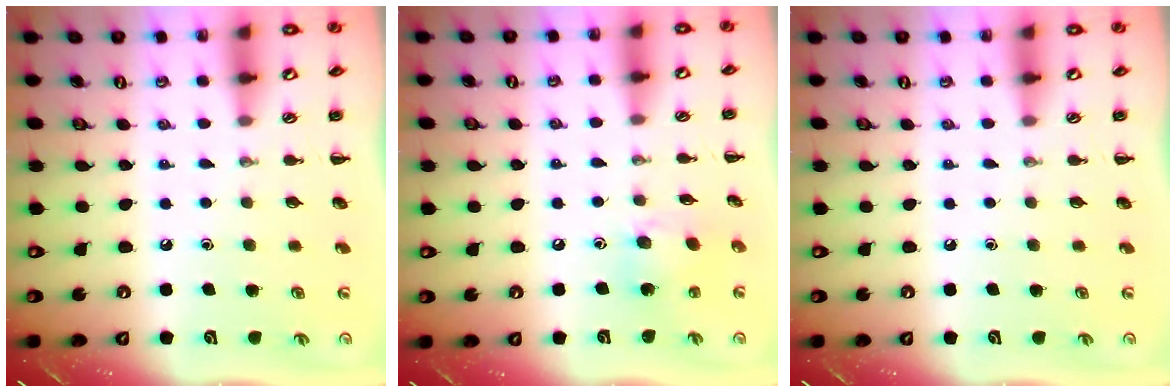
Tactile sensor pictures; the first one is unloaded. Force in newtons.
{"total": 8.0, "press": 7.9, "slide": 1.0}
{"total": 0.0}